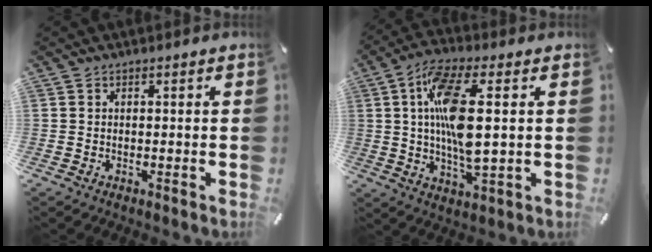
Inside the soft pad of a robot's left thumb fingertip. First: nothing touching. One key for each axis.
{"total": 14.0, "fx": 1.8, "fy": 4.4, "fz": 13.2, "tx": -0.273, "ty": -0.005, "tz": 0.026}